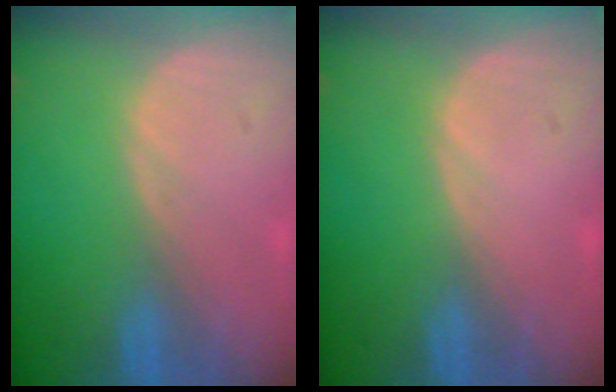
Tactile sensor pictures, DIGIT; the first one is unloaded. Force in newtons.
{"total": 0.0}